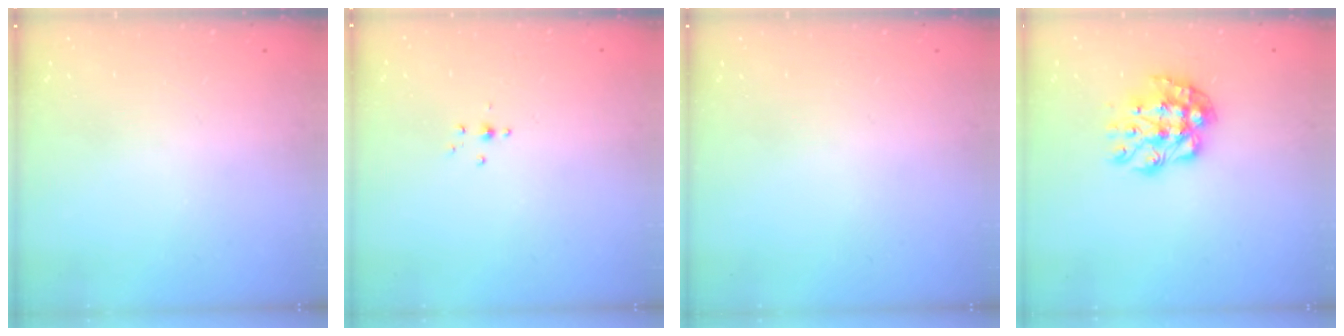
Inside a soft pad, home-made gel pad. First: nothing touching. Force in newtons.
{"total": 2.7, "press": 2.6, "slide": 0.9}
{"total": 0.0}
{"total": 9.8, "press": 9.8, "slide": 0.9}